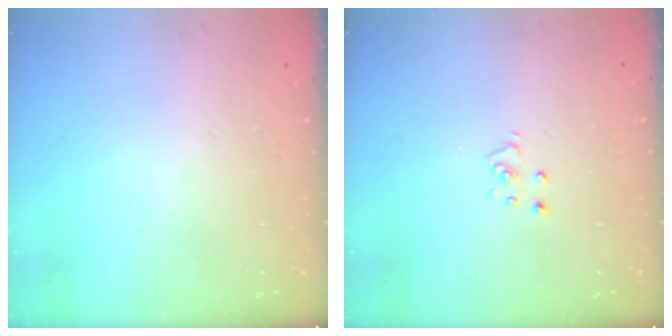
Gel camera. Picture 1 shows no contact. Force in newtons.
{"total": 3.6, "press": 3.6, "slide": 0.2}